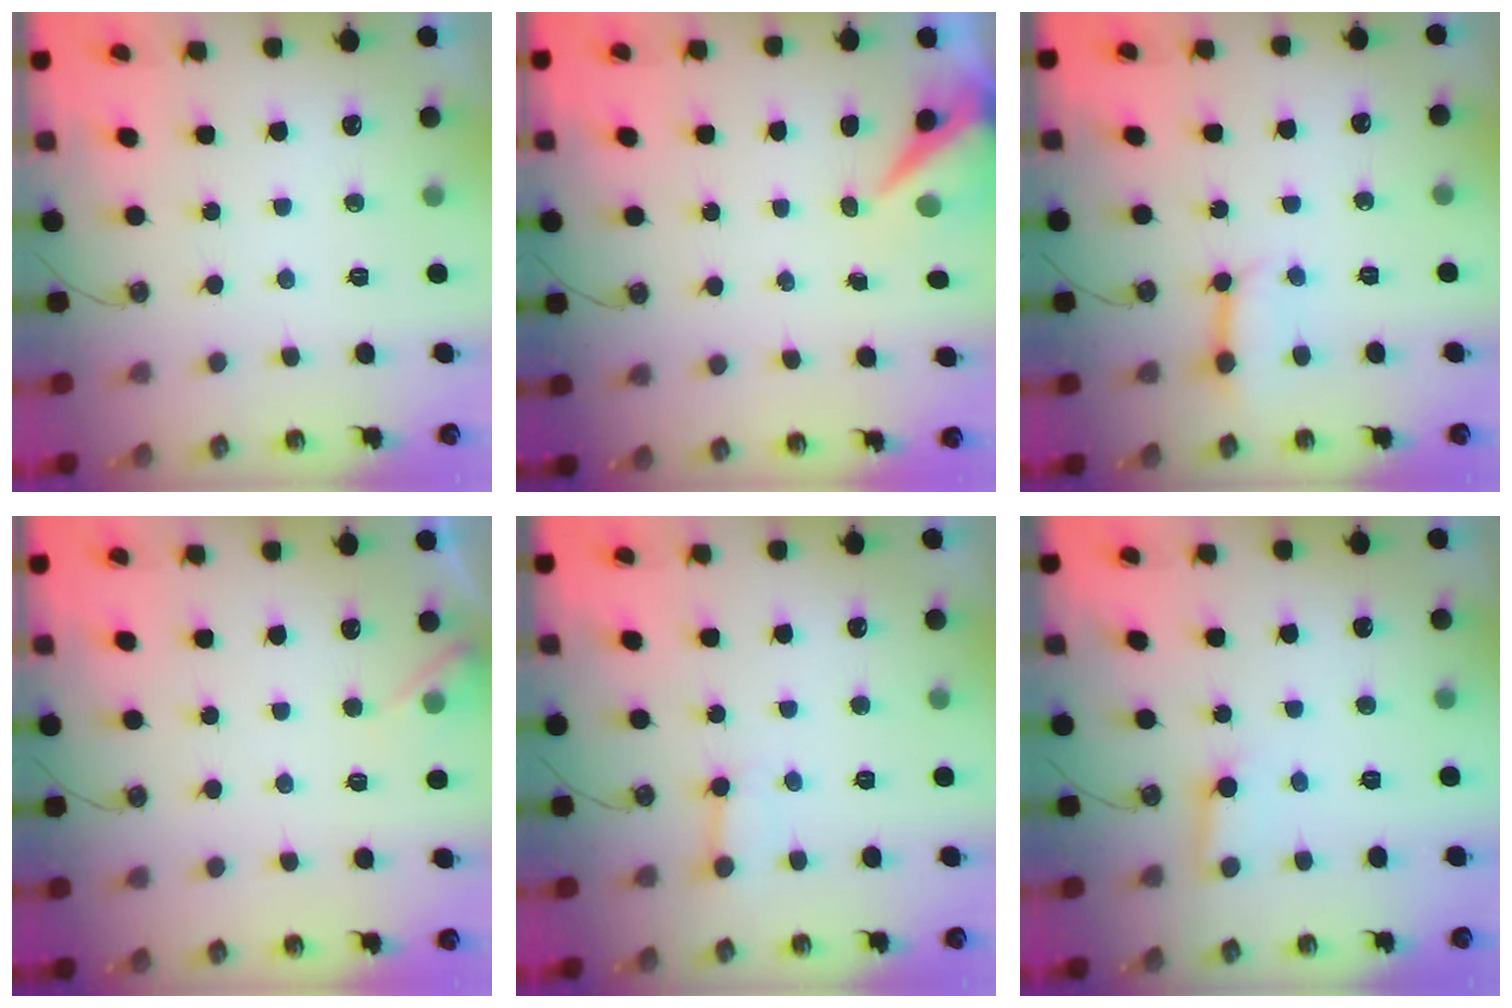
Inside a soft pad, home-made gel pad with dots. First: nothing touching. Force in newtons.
{"total": 7.0, "press": 7.0, "slide": 0.7}
{"total": 5.0, "press": 4.9, "slide": 0.6}
{"total": 5.3, "press": 5.2, "slide": 0.7}
{"total": 2.6, "press": 2.6, "slide": 0.2}
{"total": 2.8, "press": 2.8, "slide": 0.3}